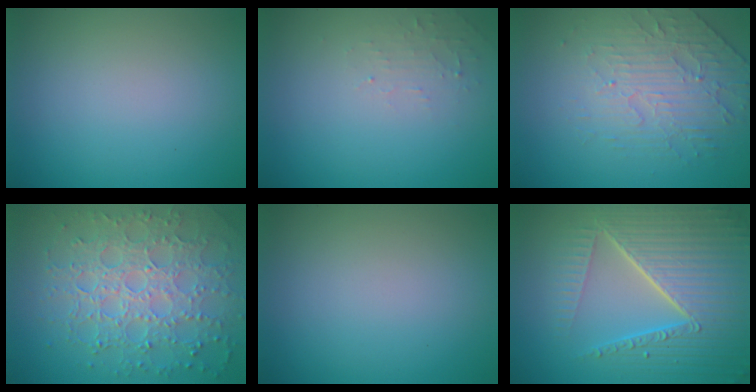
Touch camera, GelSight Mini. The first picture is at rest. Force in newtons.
{"total": 1.2, "press": 1.2, "slide": 0.3}
{"total": 4.7, "press": 3.3, "slide": 3.3}
{"total": 7.5, "press": 5.6, "slide": 5.0}
{"total": 0.0}
{"total": 8.5, "press": 5.9, "slide": 6.1}